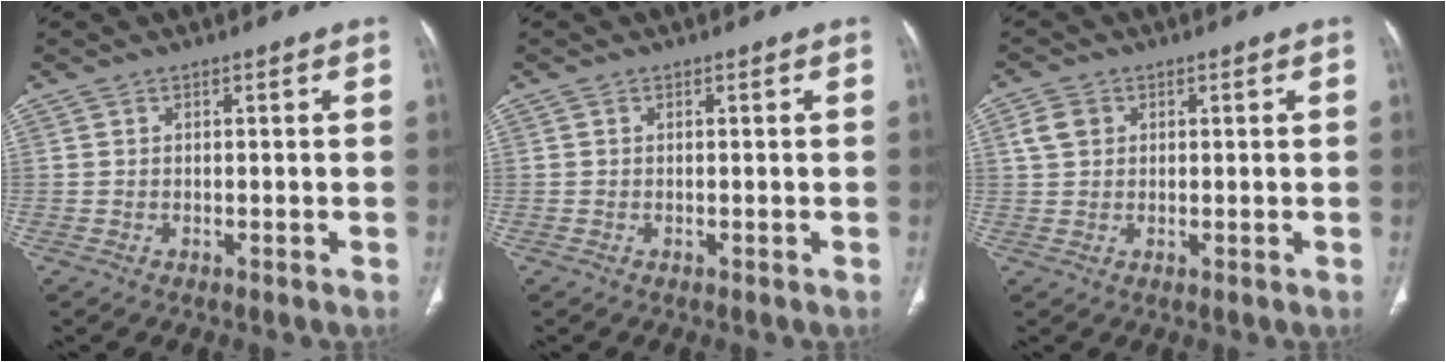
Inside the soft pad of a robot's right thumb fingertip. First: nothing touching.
{"total": 0.0}
{"total": 3.9, "force": [1.3, 3.1, 1.9], "torque": [-0.029, 0.003, 0.026]}